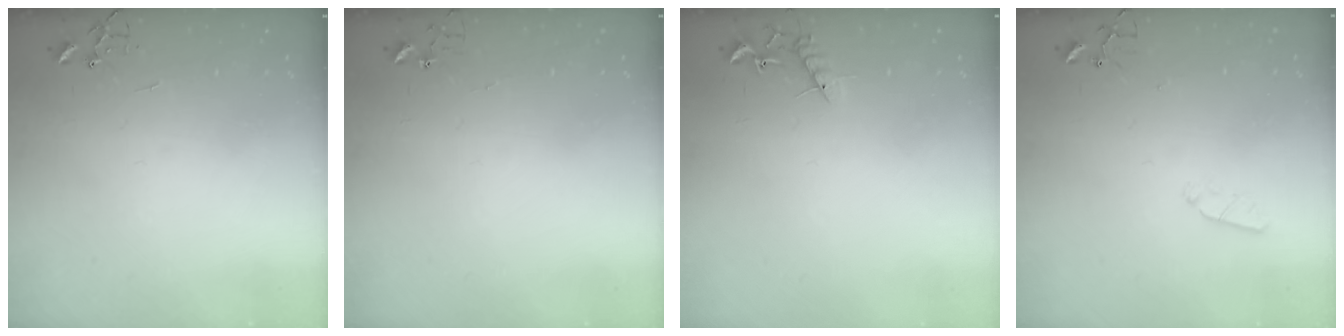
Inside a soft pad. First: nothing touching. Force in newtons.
{"total": 3.6, "press": 3.6, "slide": 0.3}
{"total": 10.4, "press": 10.3, "slide": 0.9}
{"total": 3.6, "press": 3.5, "slide": 0.6}